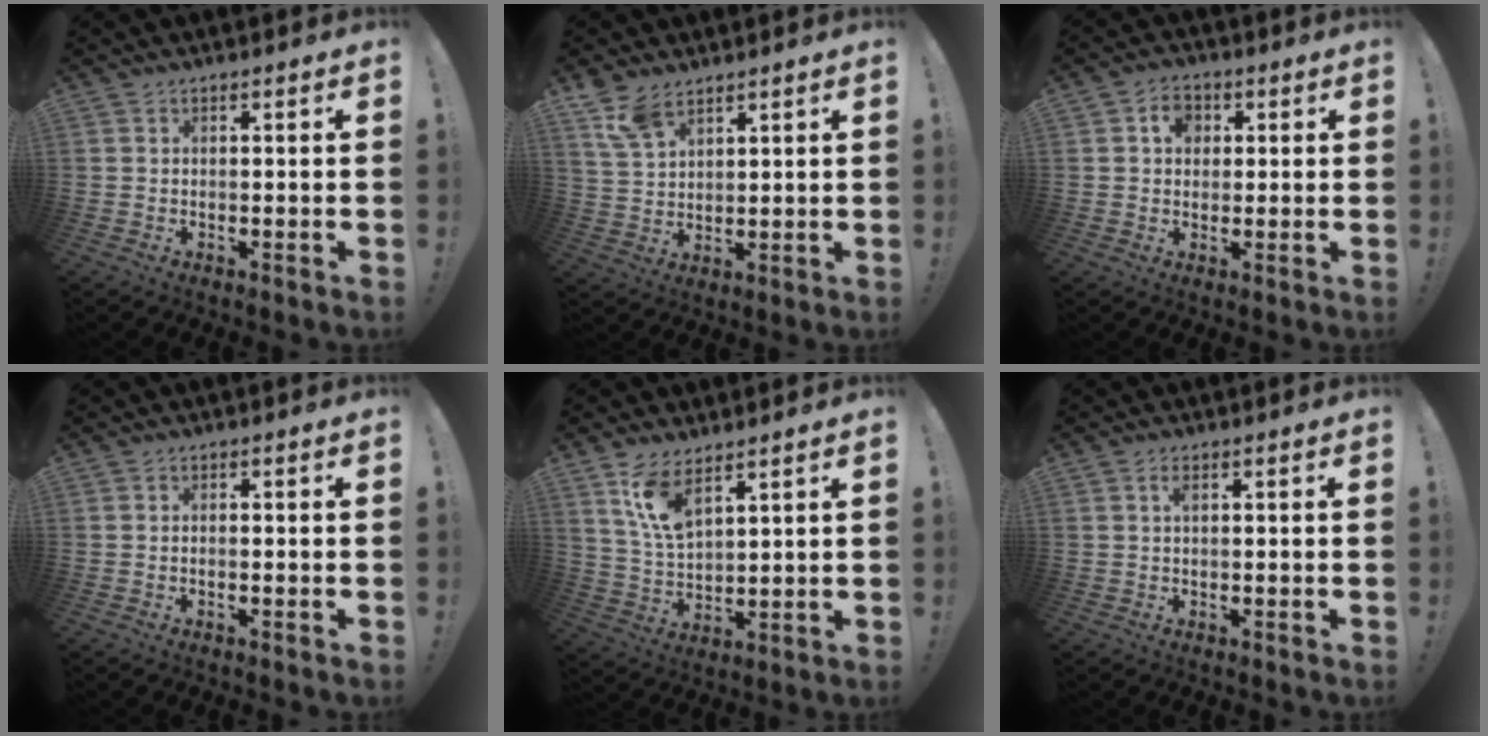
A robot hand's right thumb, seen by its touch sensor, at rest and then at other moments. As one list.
[{"total": 7.9, "force": [5.7, 3.6, 4.1], "torque": [-0.084, -0.023, 0.112]}, {"total": 5.5, "force": [1.3, 4.6, 2.6], "torque": [-0.037, 0.007, 0.021]}, {"total": 0.7, "force": [-0.6, 0.0, 0.4], "torque": [-0.007, 0.000, -0.010]}, {"total": 9.9, "force": [6.6, 4.2, 6.1], "torque": [-0.127, -0.023, 0.128]}, {"total": 1.4, "force": [0.3, 0.5, 1.3], "torque": [-0.028, 0.005, 0.004]}]